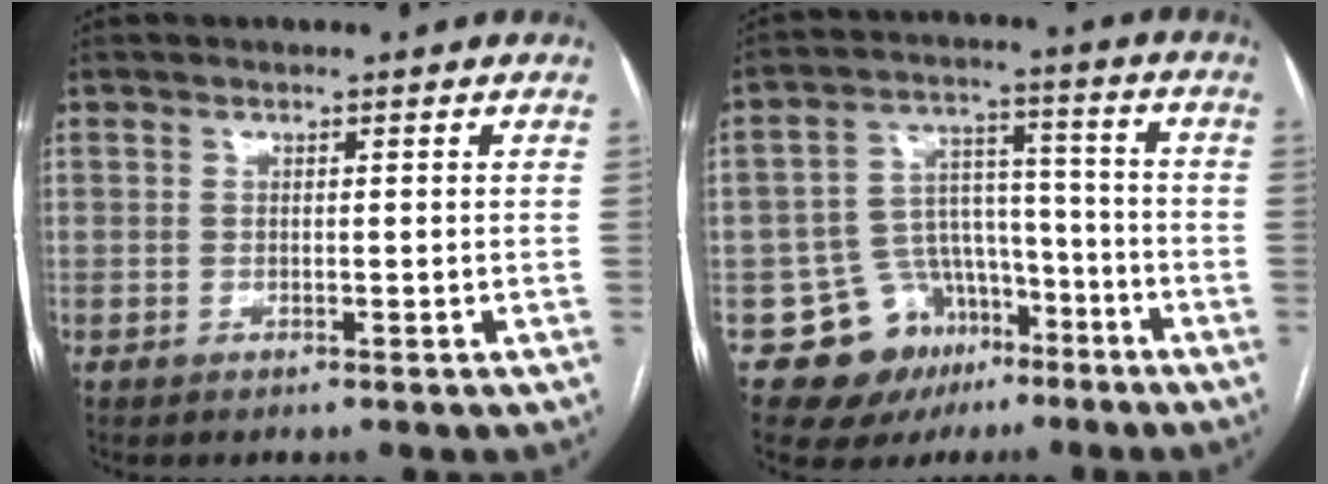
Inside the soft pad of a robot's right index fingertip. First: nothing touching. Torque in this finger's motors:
{"motor_torque": [-0.25, -0.09, -0.56, -0.15]}